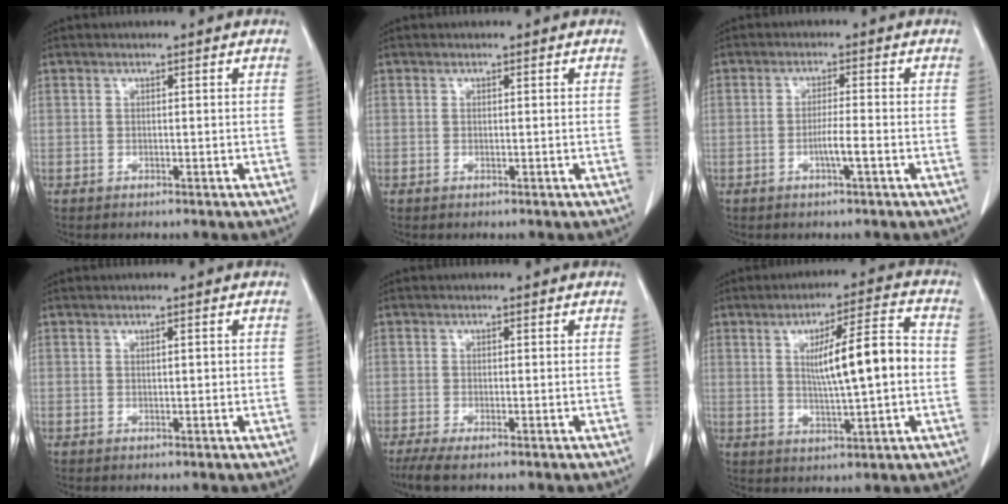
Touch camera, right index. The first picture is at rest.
{"total": 0.0}
{"total": 3.2, "force": [-1.2, -0.3, 3.0], "torque": [-0.052, -0.003, -0.024]}
{"total": 1.0, "force": [0.1, 0.3, 0.9], "torque": [-0.016, 0.001, 0.003]}
{"total": 3.5, "force": [-2.4, 0.5, 2.5], "torque": [-0.047, -0.010, -0.043]}
{"total": 11.0, "force": [0.6, 1.0, 11.0], "torque": [-0.175, 0.013, 0.013]}